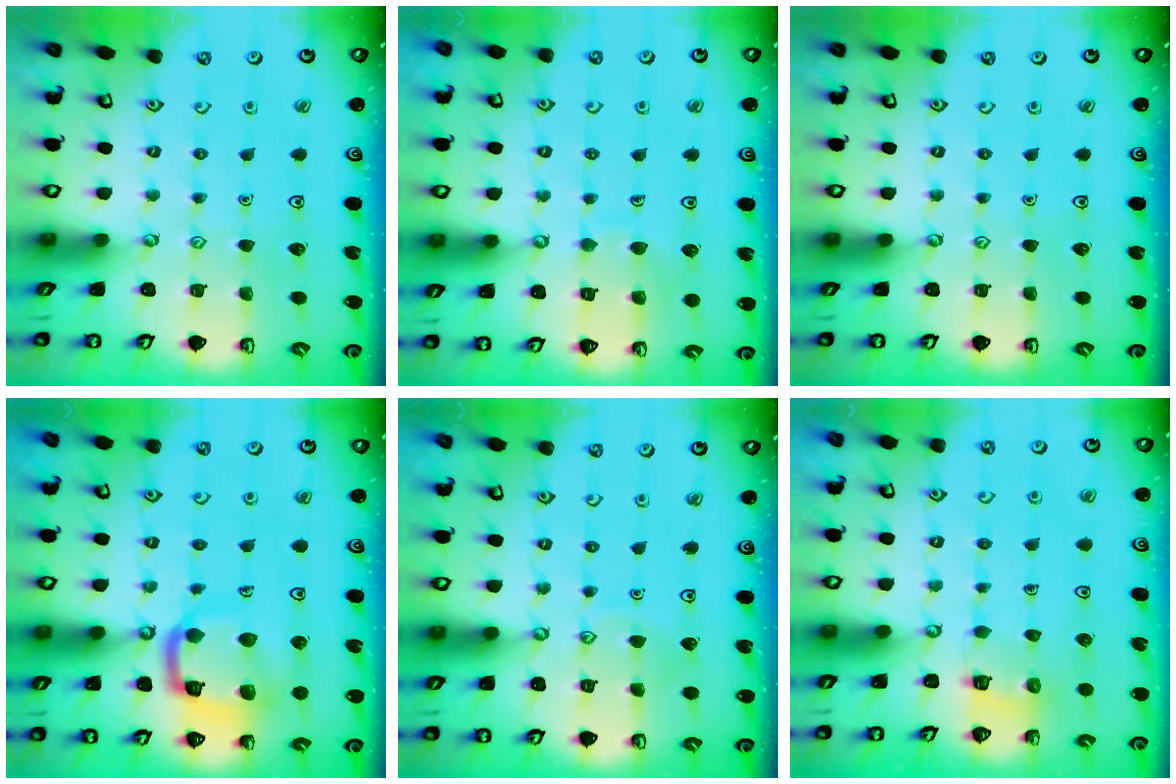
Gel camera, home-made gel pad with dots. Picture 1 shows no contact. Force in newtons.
{"total": 6.7, "press": 6.6, "slide": 0.7}
{"total": 0.0}
{"total": 15.4, "press": 15.3, "slide": 1.6}
{"total": 5.8, "press": 5.8, "slide": 0.6}
{"total": 2.5, "press": 2.5, "slide": 0.1}